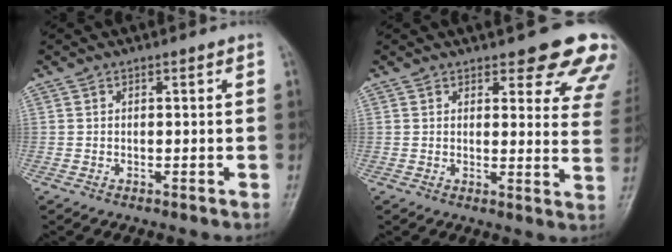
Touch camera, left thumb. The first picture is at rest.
{"total": 13.9, "force": [11.0, 4.5, 7.2], "torque": [-0.032, -0.058, 0.104]}